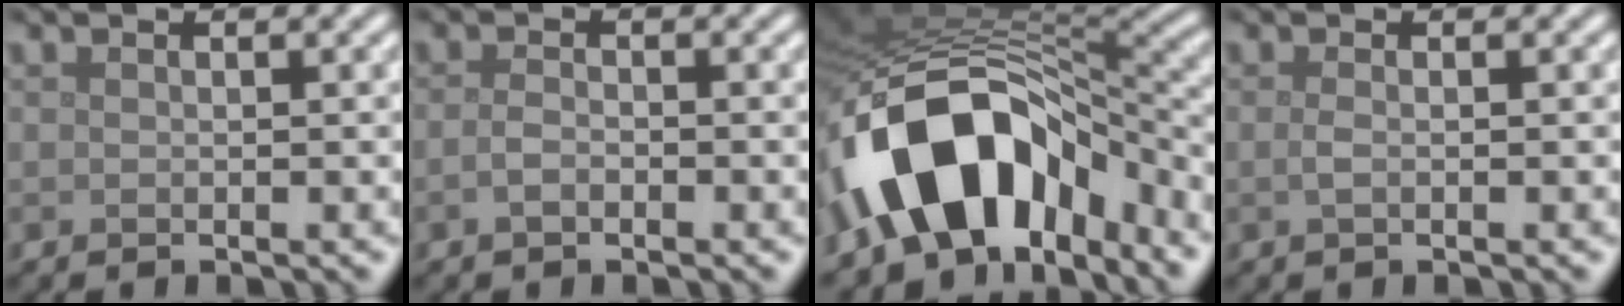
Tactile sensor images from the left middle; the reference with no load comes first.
{"total": 1.1, "force": [-0.5, 0.6, 0.8], "torque": [-0.020, 0.001, -0.013]}
{"total": 13.4, "force": [-6.2, 7.7, 9.1], "torque": [-0.148, 0.014, -0.112]}
{"total": 0.8, "force": [-0.1, 0.3, 0.7], "torque": [-0.018, -0.001, -0.004]}